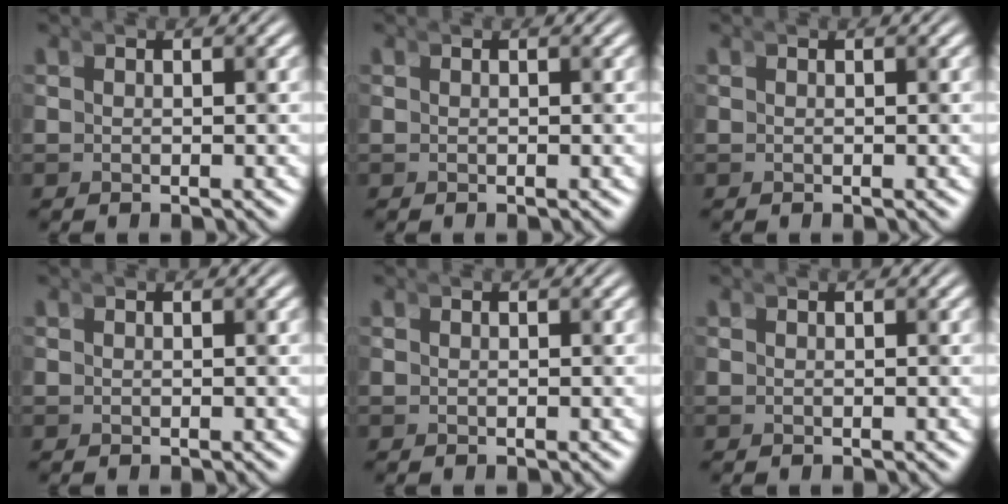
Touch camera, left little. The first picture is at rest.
{"total": 0.0}
{"total": 0.0}
{"total": 0.0}
{"total": 0.0}
{"total": 0.0}